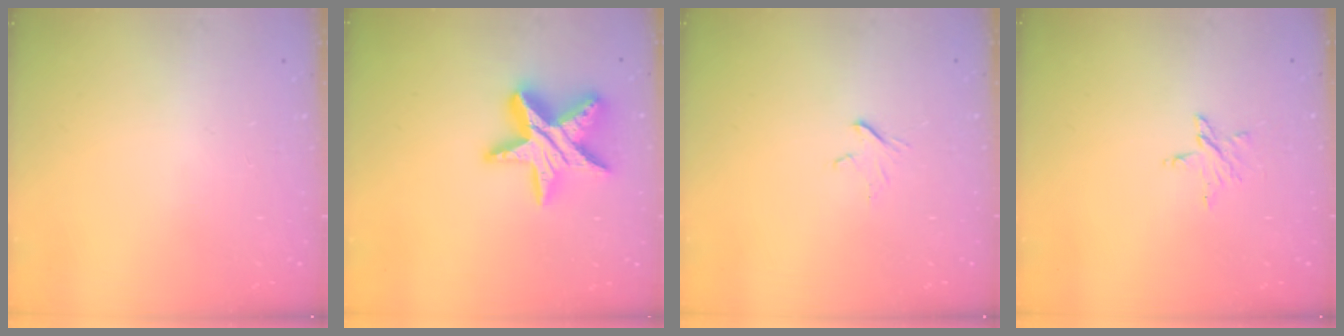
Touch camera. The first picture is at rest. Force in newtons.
{"total": 17.1, "press": 17.1, "slide": 1.2}
{"total": 3.4, "press": 3.4, "slide": 0.3}
{"total": 3.3, "press": 3.3, "slide": 0.3}